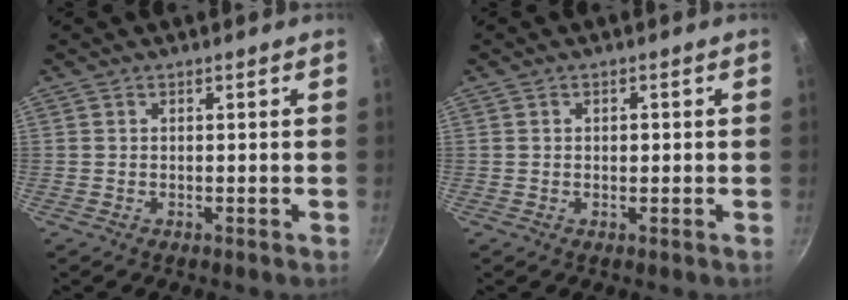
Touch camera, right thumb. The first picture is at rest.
{"total": 1.1, "force": [0.0, 0.8, 0.8], "torque": [-0.008, 0.004, 0.001]}